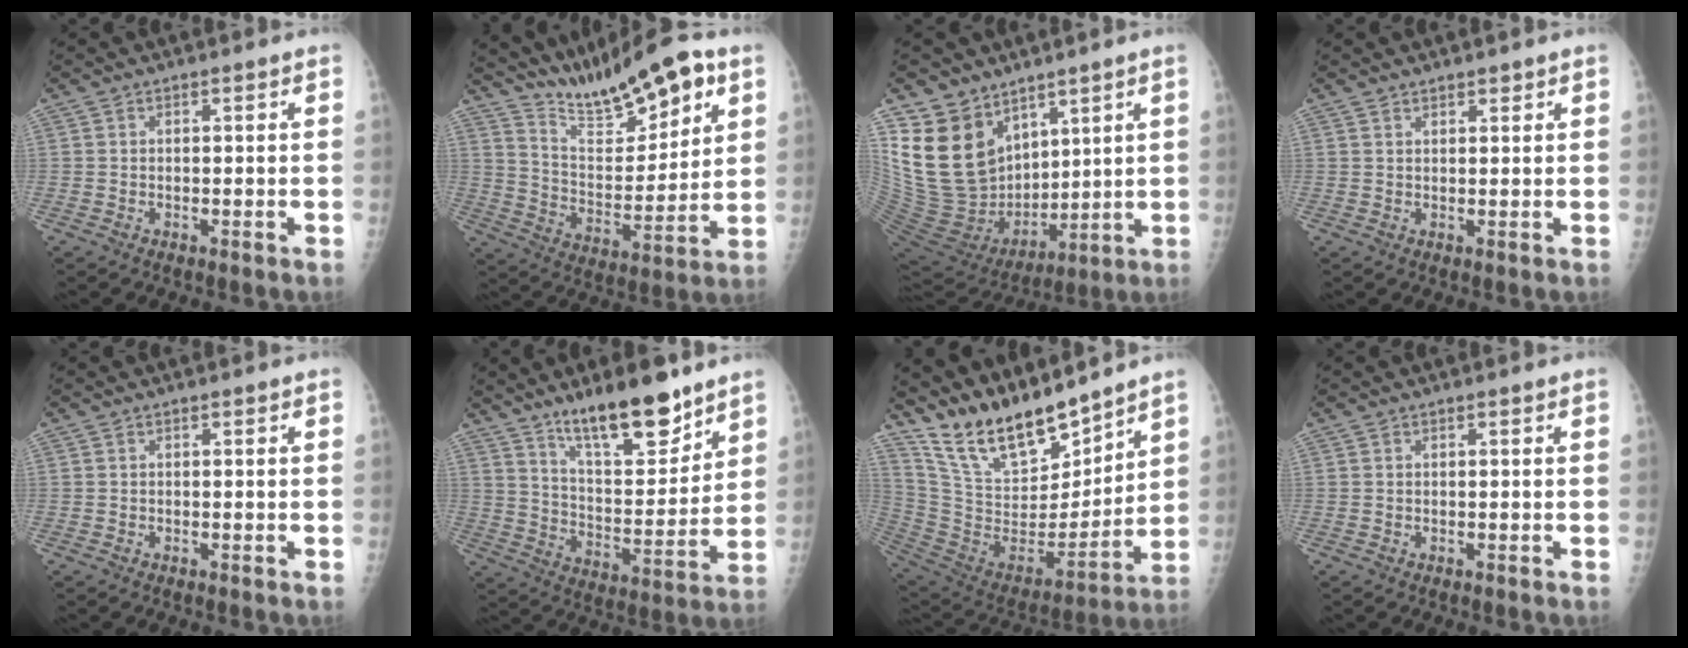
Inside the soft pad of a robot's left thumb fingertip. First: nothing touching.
{"total": 17.7, "force": [12.2, 5.8, 11.5], "torque": [-0.146, -0.061, 0.213]}
{"total": 18.6, "force": [10.3, 12.9, 8.4], "torque": [-0.134, -0.047, 0.225]}
{"total": 1.3, "force": [1.1, 0.6, 0.3], "torque": [0.008, -0.007, 0.017]}
{"total": 0.0}
{"total": 16.3, "force": [11.9, 4.7, 10.0], "torque": [-0.126, -0.085, 0.207]}
{"total": 19.1, "force": [16.3, 5.9, 8.0], "torque": [-0.106, -0.095, 0.311]}
{"total": 0.0}